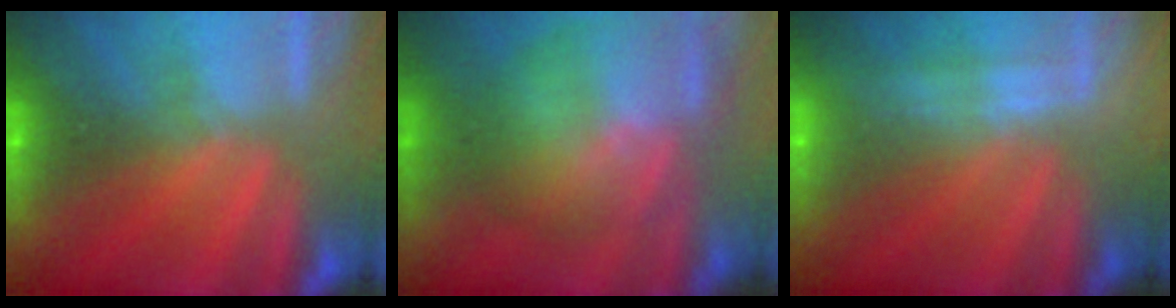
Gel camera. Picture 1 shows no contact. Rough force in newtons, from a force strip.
{"total": 6.8}
{"total": 2.2}